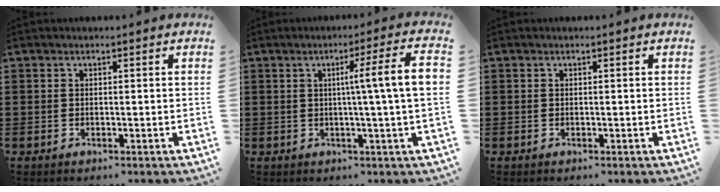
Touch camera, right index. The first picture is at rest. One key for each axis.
{"total": 7.8, "fx": 0.6, "fy": -0.7, "fz": 7.7, "tx": -0.132, "ty": -0.010, "tz": 0.001}
{"total": 0.0}